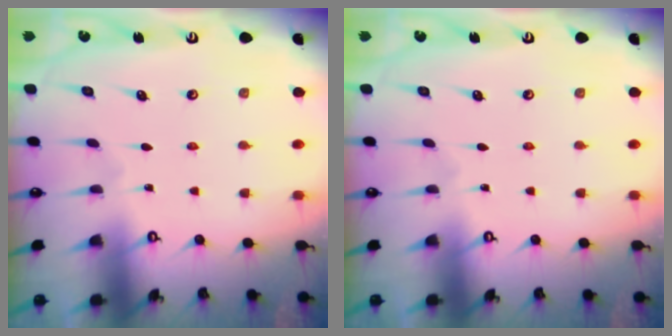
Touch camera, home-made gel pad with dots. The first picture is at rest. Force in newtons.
{"total": 0.0}